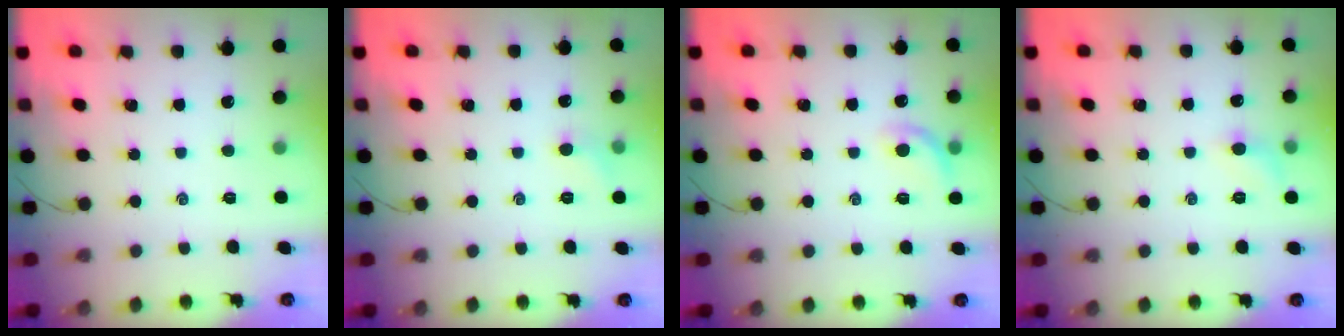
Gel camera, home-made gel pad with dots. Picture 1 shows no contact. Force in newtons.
{"total": 4.0, "press": 3.8, "slide": 1.2}
{"total": 7.9, "press": 7.8, "slide": 1.7}
{"total": 6.3, "press": 6.0, "slide": 1.7}